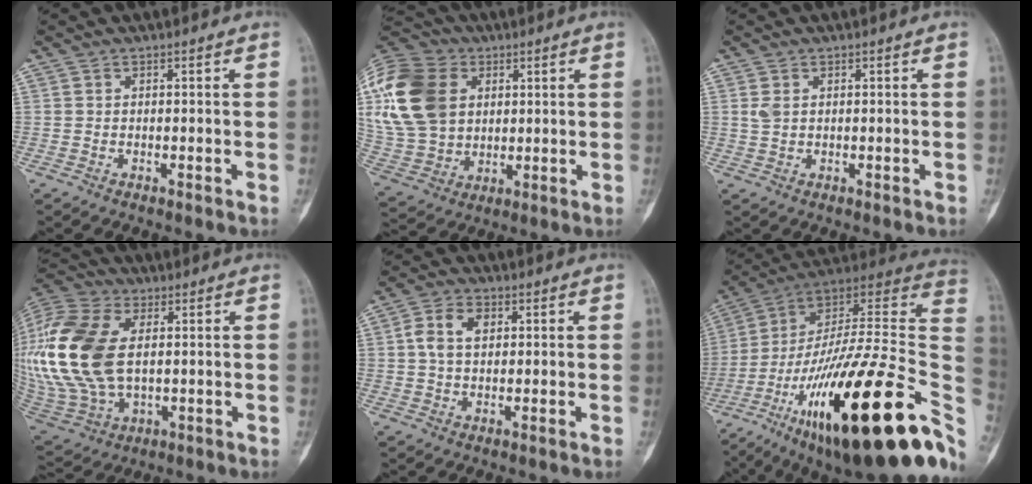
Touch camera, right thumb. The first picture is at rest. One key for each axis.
{"total": 22.5, "fx": 5.3, "fy": 16.8, "fz": 14.0, "tx": -0.294, "ty": 0.009, "tz": 0.103}
{"total": 2.0, "fx": 0.4, "fy": 1.3, "fz": 1.5, "tx": -0.035, "ty": 0.003, "tz": 0.010}
{"total": 25.6, "fx": 2.9, "fy": 15.6, "fz": 20.1, "tx": -0.467, "ty": -0.005, "tz": 0.062}
{"total": 5.7, "fx": 1.2, "fy": 3.7, "fz": 4.1, "tx": -0.077, "ty": 0.011, "tz": 0.019}
{"total": 39.0, "fx": -14.4, "fy": 10.0, "fz": 34.8, "tx": -0.479, "ty": 0.060, "tz": -0.239}